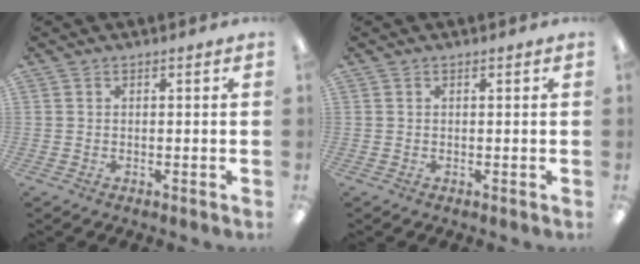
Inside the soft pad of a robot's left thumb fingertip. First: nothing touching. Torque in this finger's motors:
{"motor_torque": [0.00, 0.00, -0.04, 0.04, 0.00]}